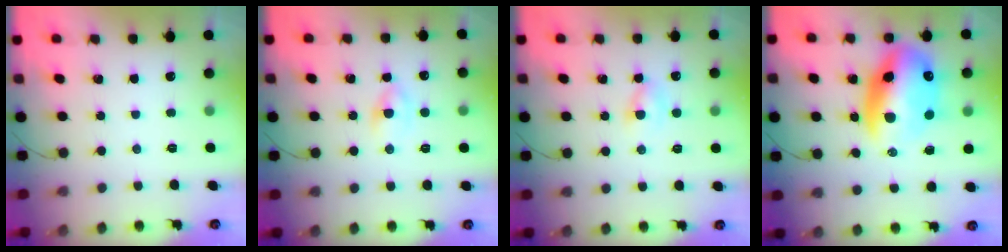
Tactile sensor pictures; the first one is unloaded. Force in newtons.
{"total": 2.3, "press": 2.0, "slide": 1.1}
{"total": 2.3, "press": 2.1, "slide": 1.0}
{"total": 17.4, "press": 16.9, "slide": 3.9}